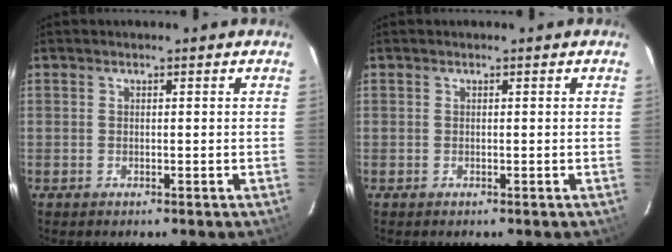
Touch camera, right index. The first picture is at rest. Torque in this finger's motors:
{"motor_torque": [0.06, 0.05, 0.00, 0.00]}